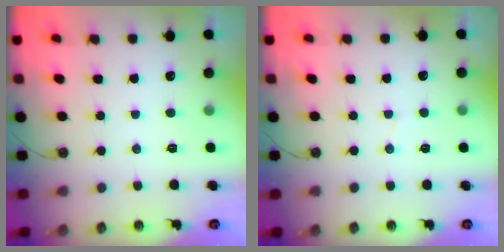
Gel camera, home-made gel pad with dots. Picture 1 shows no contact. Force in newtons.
{"total": 2.6, "press": 2.6, "slide": 0.2}